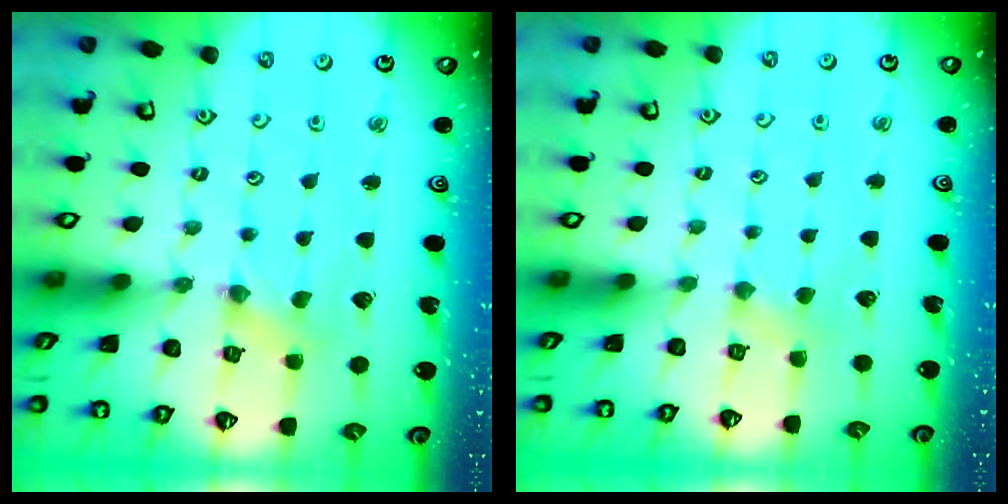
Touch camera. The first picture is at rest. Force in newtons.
{"total": 2.1, "press": 2.1, "slide": 0.5}